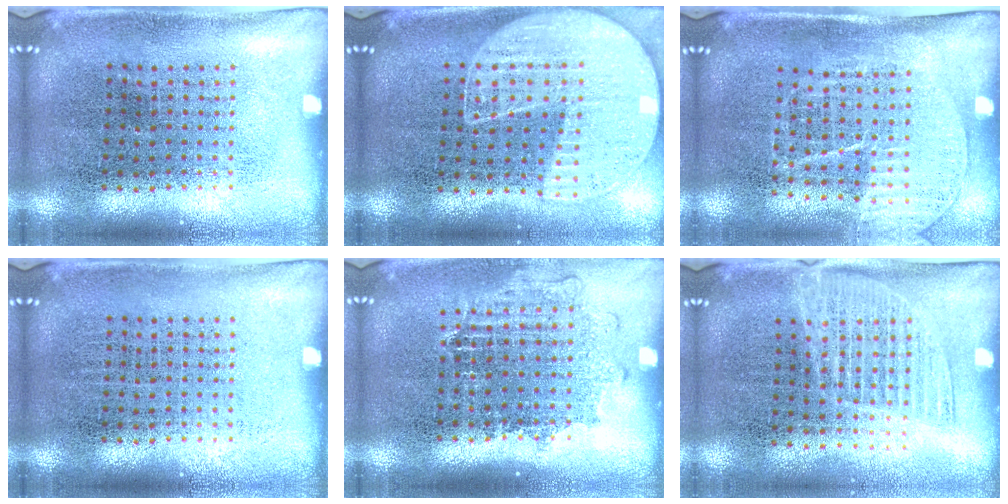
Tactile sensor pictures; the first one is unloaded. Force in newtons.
{"total": 1.3, "press": 1.3, "slide": 0.2}
{"total": 1.5, "press": 1.3, "slide": 0.8}
{"total": 0.0}
{"total": 1.0, "press": 1.0, "slide": 0.4}
{"total": 1.3, "press": 1.2, "slide": 0.7}